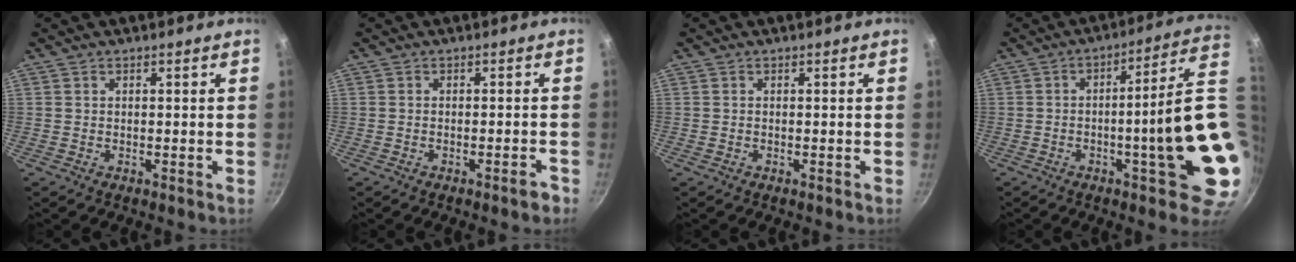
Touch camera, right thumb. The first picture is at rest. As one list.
[{"total": 2.2, "force": [-1.4, 0.3, 1.6], "torque": [-0.022, 0.014, -0.016]}, {"total": 0.0}, {"total": 17.7, "force": [-2.0, 2.6, 17.4], "torque": [-0.215, 0.015, -0.025]}]